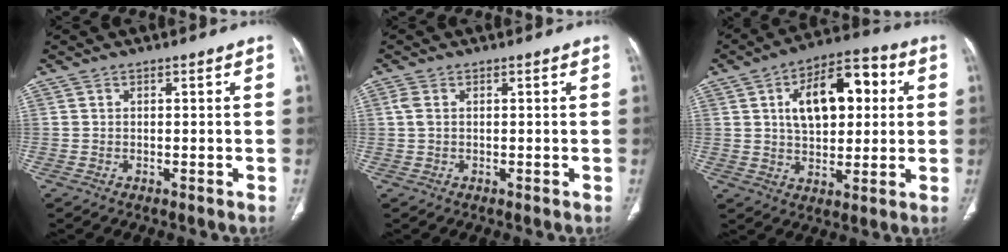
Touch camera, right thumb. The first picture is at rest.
{"total": 1.6, "force": [0.3, 0.8, 1.3], "torque": [-0.042, 0.008, 0.008]}
{"total": 15.7, "force": [3.8, 8.8, 12.5], "torque": [-0.164, 0.015, 0.057]}